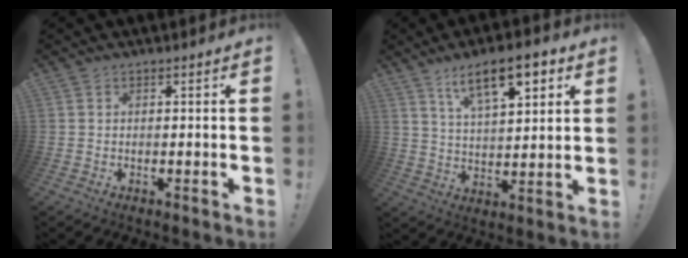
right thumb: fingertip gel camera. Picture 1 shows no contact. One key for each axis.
{"total": 13.7, "fx": 7.6, "fy": 4.8, "fz": 10.4, "tx": -0.168, "ty": -0.022, "tz": 0.124}